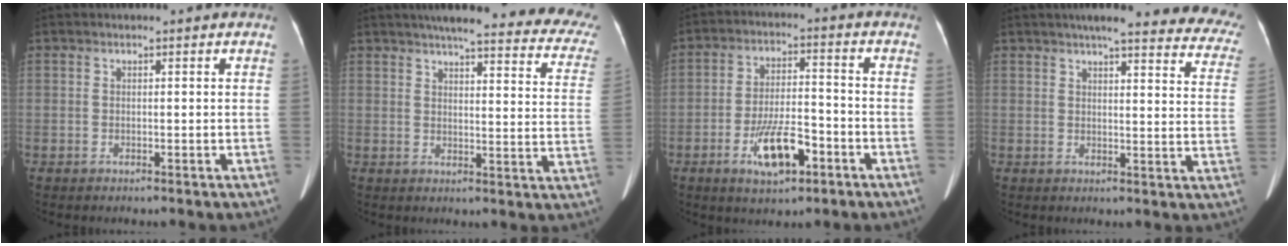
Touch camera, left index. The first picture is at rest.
{"total": 25.4, "force": [22.0, 3.4, 12.2], "torque": [-0.152, -0.036, 0.241]}
{"total": 8.9, "force": [-4.3, 2.9, 7.2], "torque": [-0.140, 0.001, -0.072]}
{"total": 23.4, "force": [20.6, 3.2, 10.5], "torque": [-0.122, -0.041, 0.220]}